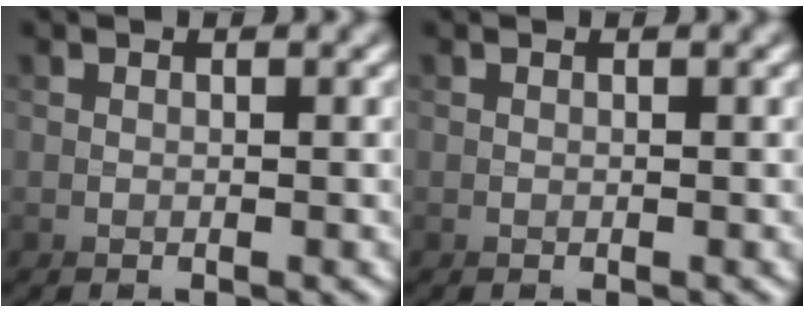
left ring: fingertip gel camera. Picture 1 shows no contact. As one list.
[{"total": 0.0}]